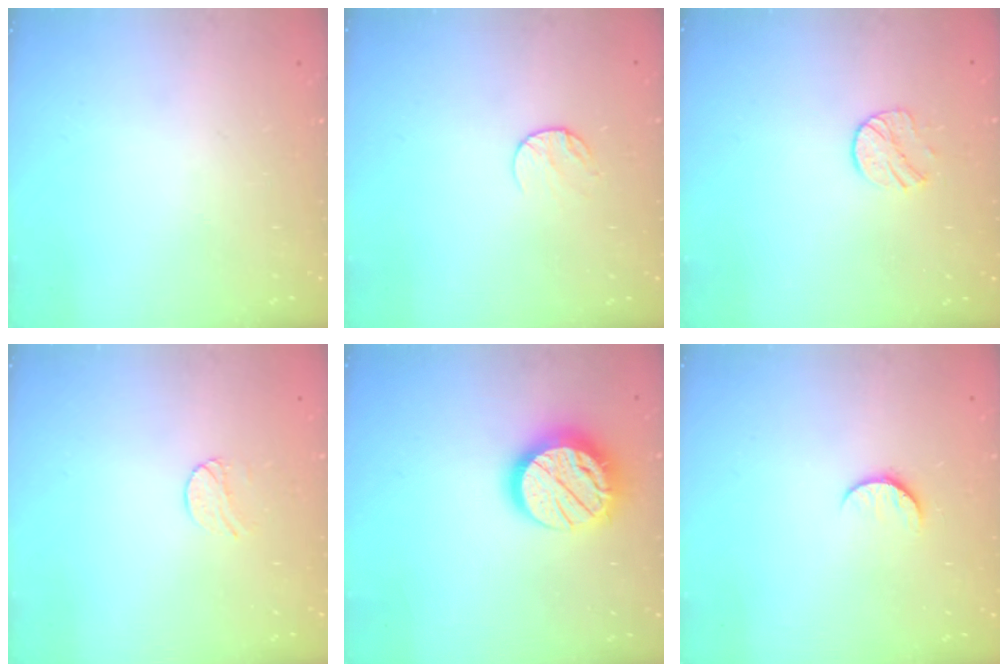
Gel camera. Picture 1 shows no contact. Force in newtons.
{"total": 5.5, "press": 5.5, "slide": 0.6}
{"total": 7.8, "press": 7.7, "slide": 0.7}
{"total": 6.0, "press": 5.9, "slide": 0.6}
{"total": 16.3, "press": 16.3, "slide": 1.2}
{"total": 5.5, "press": 5.5, "slide": 0.4}